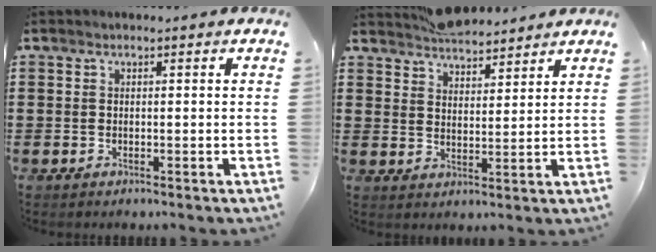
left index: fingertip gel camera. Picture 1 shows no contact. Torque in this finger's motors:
{"motor_torque": [-1.72, -0.42, -0.88, -0.21]}